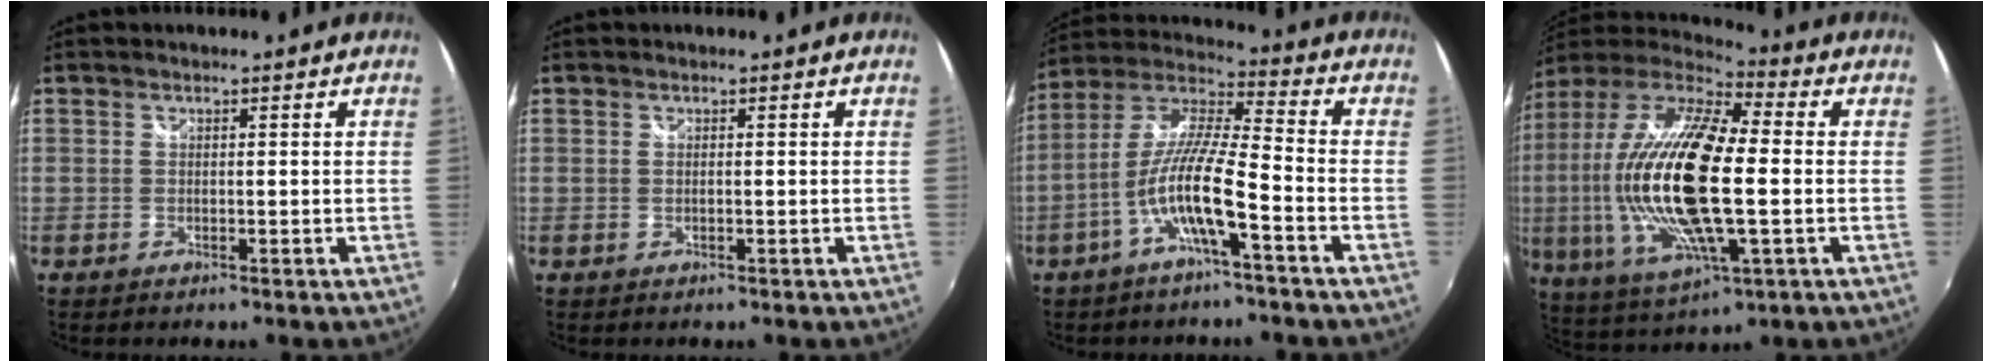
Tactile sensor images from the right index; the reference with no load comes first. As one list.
[{"total": 0.0}, {"total": 10.8, "force": [-4.9, 0.8, 9.6], "torque": [-0.198, 0.004, -0.094]}, {"total": 24.3, "force": [-0.3, 7.7, 23.0], "torque": [-0.444, -0.011, -0.015]}]